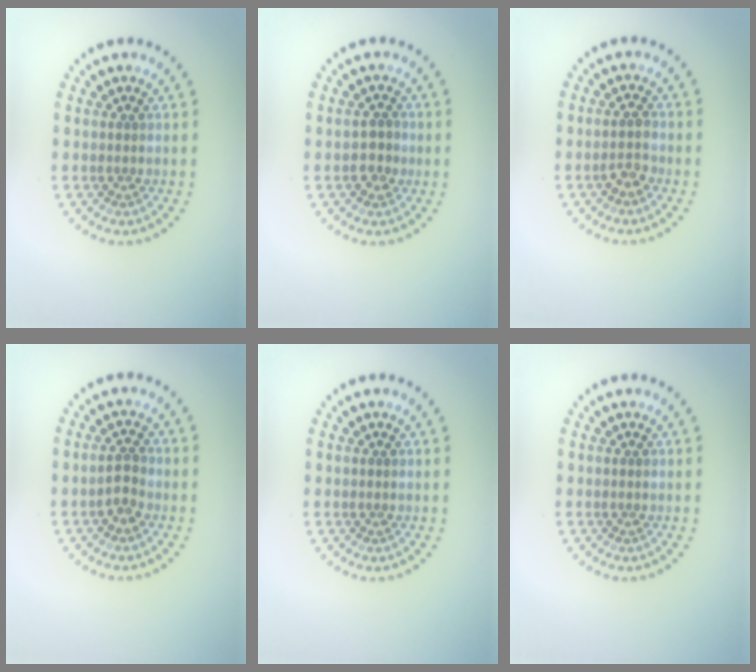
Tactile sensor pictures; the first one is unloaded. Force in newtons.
{"total": 1.9, "press": 1.8, "slide": 0.5}
{"total": 1.5, "press": 1.4, "slide": 0.4}
{"total": 1.9, "press": 1.8, "slide": 0.6}
{"total": 0.0}
{"total": 0.0}